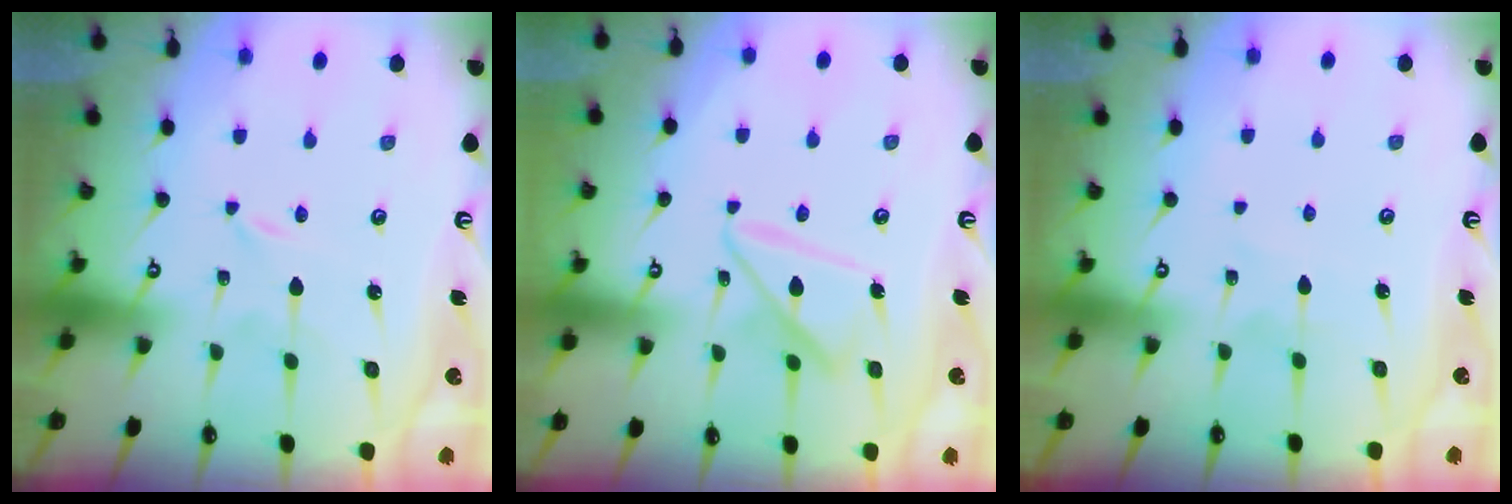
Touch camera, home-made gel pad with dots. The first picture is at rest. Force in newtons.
{"total": 12.9, "press": 12.8, "slide": 1.3}
{"total": 3.7, "press": 3.7, "slide": 0.3}